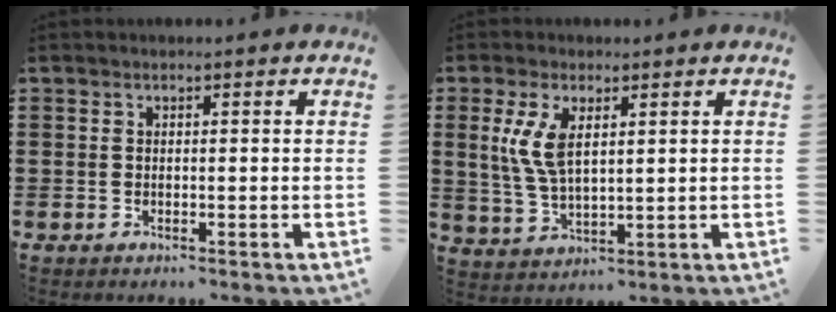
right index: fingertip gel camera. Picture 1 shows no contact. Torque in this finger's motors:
{"motor_torque": [1.02, 0.28, 0.42, 0.21]}